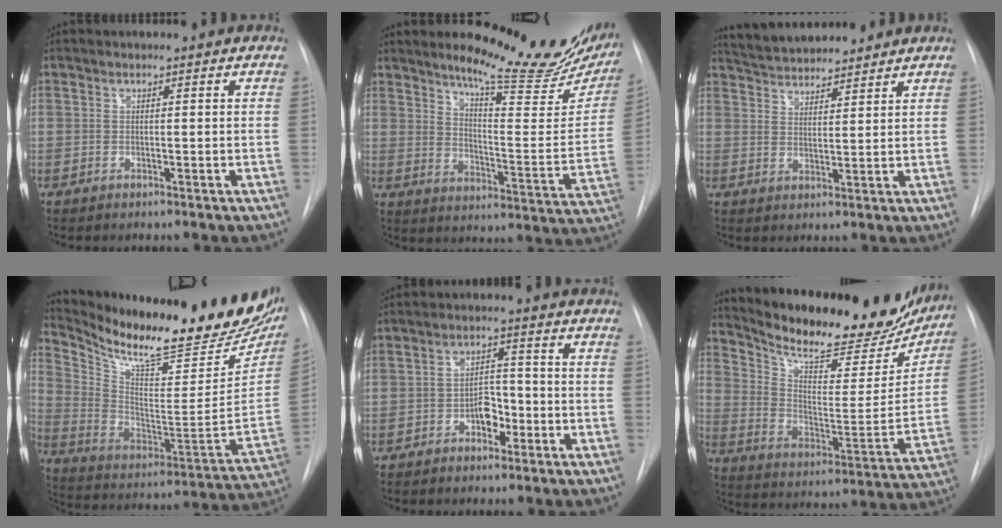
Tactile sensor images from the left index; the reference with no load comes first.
{"total": 19.9, "force": [16.8, 3.7, 9.9], "torque": [-0.134, -0.063, 0.214]}
{"total": 9.3, "force": [8.8, 1.5, 2.4], "torque": [-0.049, 0.023, 0.147]}
{"total": 28.1, "force": [22.7, 5.9, 15.4], "torque": [-0.255, -0.051, 0.331]}
{"total": 4.1, "force": [-2.0, 2.5, 2.6], "torque": [-0.036, 0.011, -0.035]}
{"total": 25.4, "force": [22.2, 6.8, 10.4], "torque": [-0.165, -0.037, 0.309]}